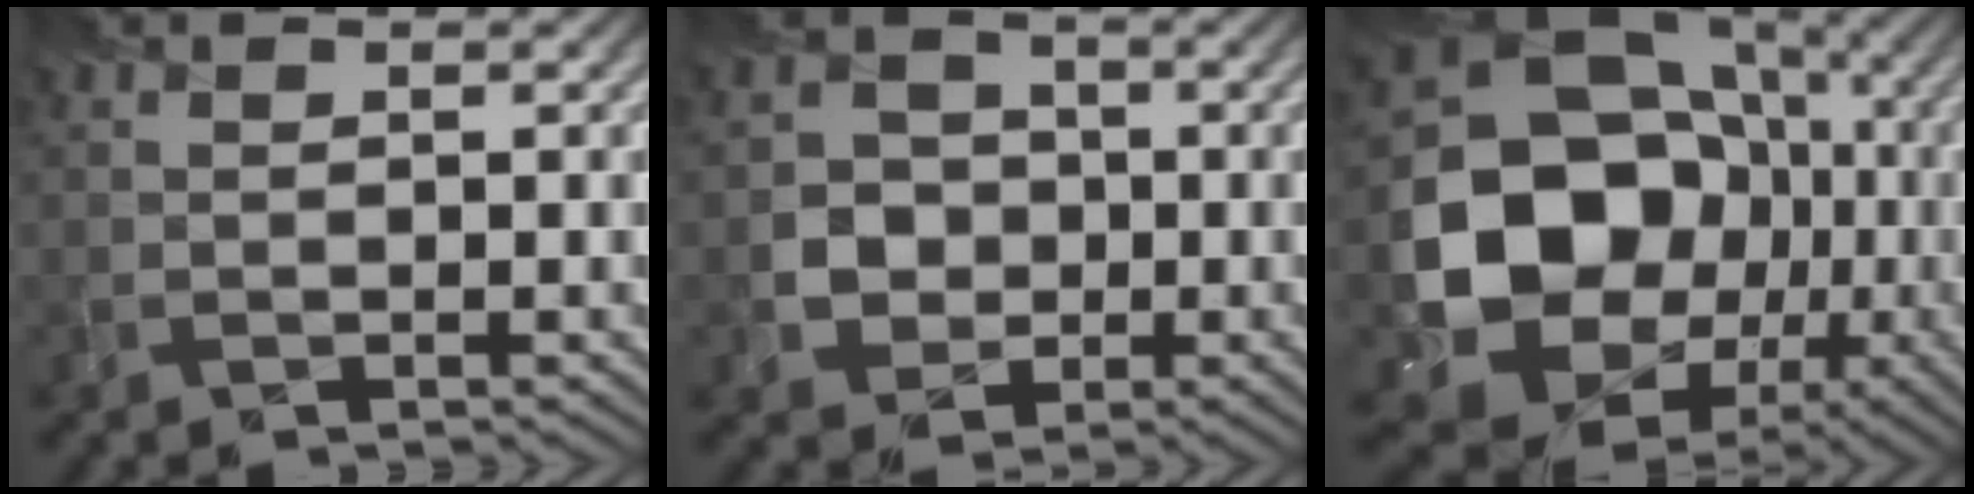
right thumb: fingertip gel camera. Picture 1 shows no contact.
{"total": 4.5, "force": [-0.7, 4.3, 0.9], "torque": [-0.014, -0.003, -0.027]}
{"total": 17.5, "force": [-2.3, 15.1, 8.5], "torque": [-0.178, -0.043, -0.030]}